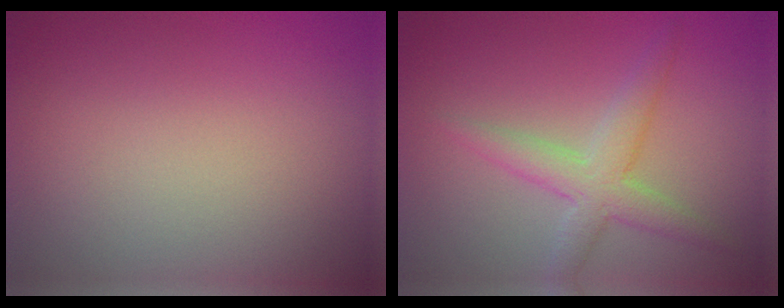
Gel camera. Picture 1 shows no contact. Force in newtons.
{"total": 3.5, "press": 3.5, "slide": 0.1}